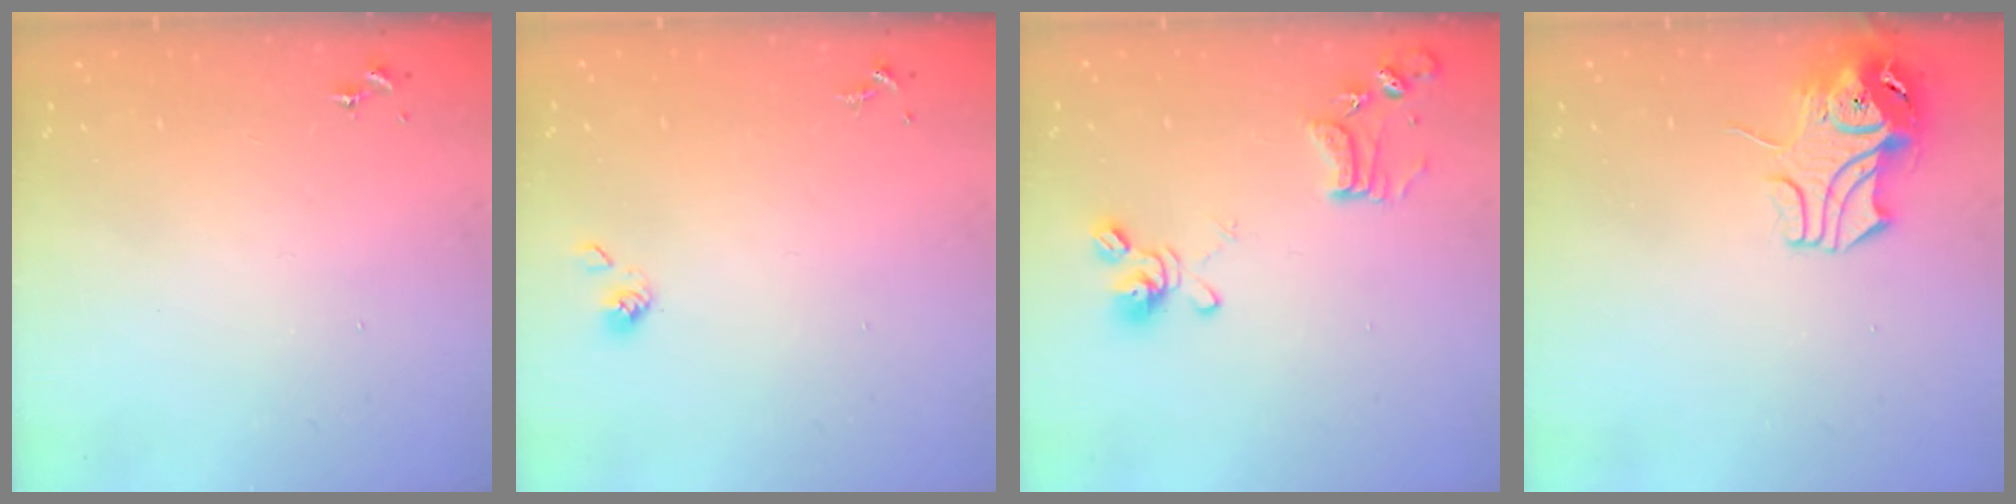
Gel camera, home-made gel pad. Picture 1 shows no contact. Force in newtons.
{"total": 4.2, "press": 4.0, "slide": 1.1}
{"total": 13.1, "press": 13.0, "slide": 1.3}
{"total": 9.1, "press": 9.0, "slide": 1.4}